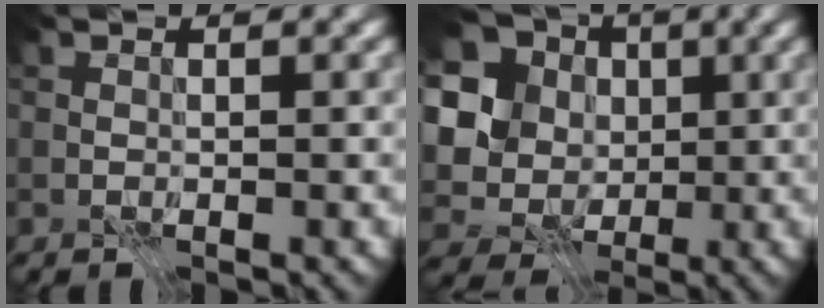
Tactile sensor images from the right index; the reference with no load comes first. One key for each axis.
{"total": 14.5, "fx": 0.9, "fy": 13.1, "fz": 6.2, "tx": -0.180, "ty": 0.015, "tz": 0.004}